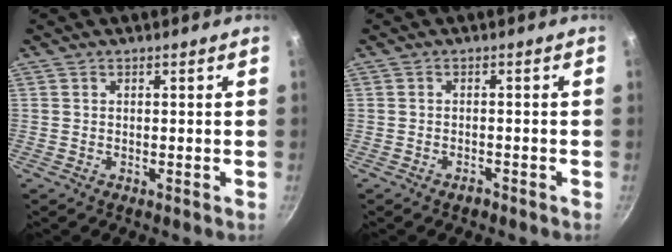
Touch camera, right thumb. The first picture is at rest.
{"total": 1.3, "force": [-1.1, 0.5, 0.5], "torque": [-0.008, 0.012, -0.015]}